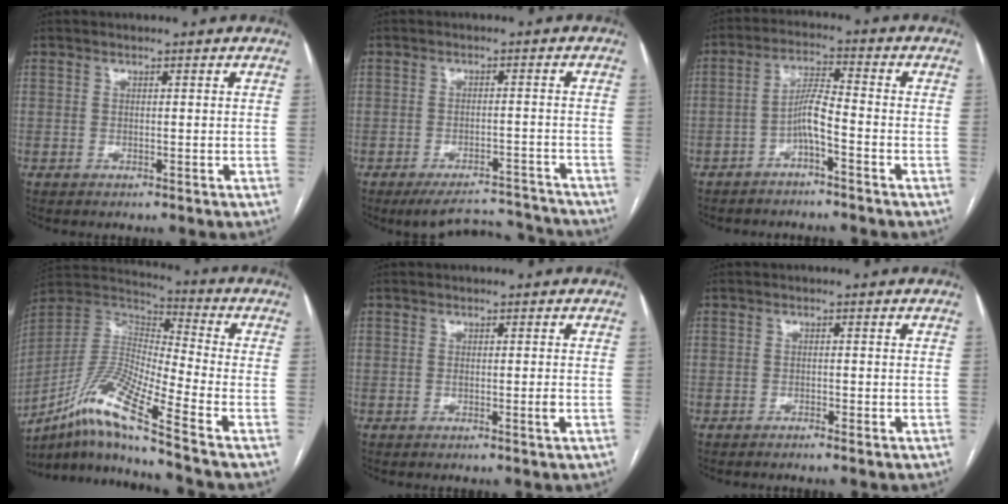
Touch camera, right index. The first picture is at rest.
{"total": 9.1, "force": [-8.9, 1.7, 0.8], "torque": [0.004, 0.019, -0.119]}
{"total": 4.9, "force": [-2.4, 0.4, 4.3], "torque": [-0.083, 0.013, -0.048]}
{"total": 15.2, "force": [-9.2, 0.1, 12.1], "torque": [-0.256, -0.003, -0.170]}
{"total": 1.2, "force": [-0.4, -0.2, 1.1], "torque": [-0.020, -0.003, -0.006]}
{"total": 0.8, "force": [-0.7, -0.1, 0.5], "torque": [-0.011, 0.001, -0.012]}